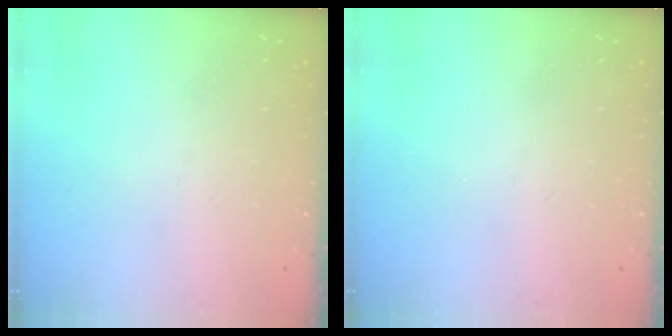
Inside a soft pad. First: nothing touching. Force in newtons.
{"total": 0.0}